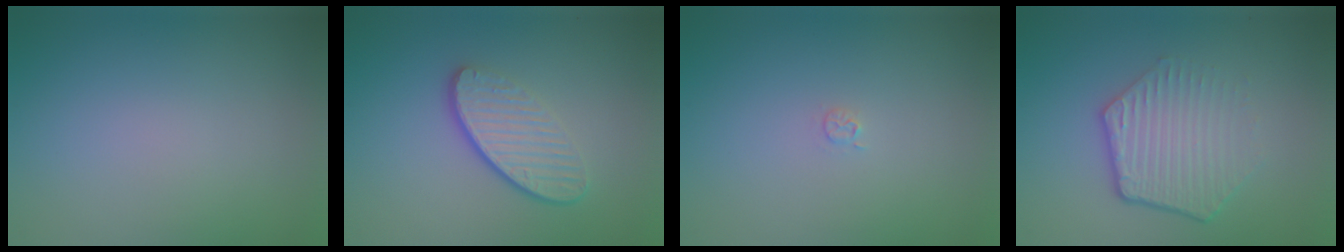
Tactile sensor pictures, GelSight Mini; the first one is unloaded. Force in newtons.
{"total": 4.3, "press": 3.1, "slide": 3.0}
{"total": 0.7, "press": 0.7, "slide": 0.1}
{"total": 4.5, "press": 3.3, "slide": 3.0}